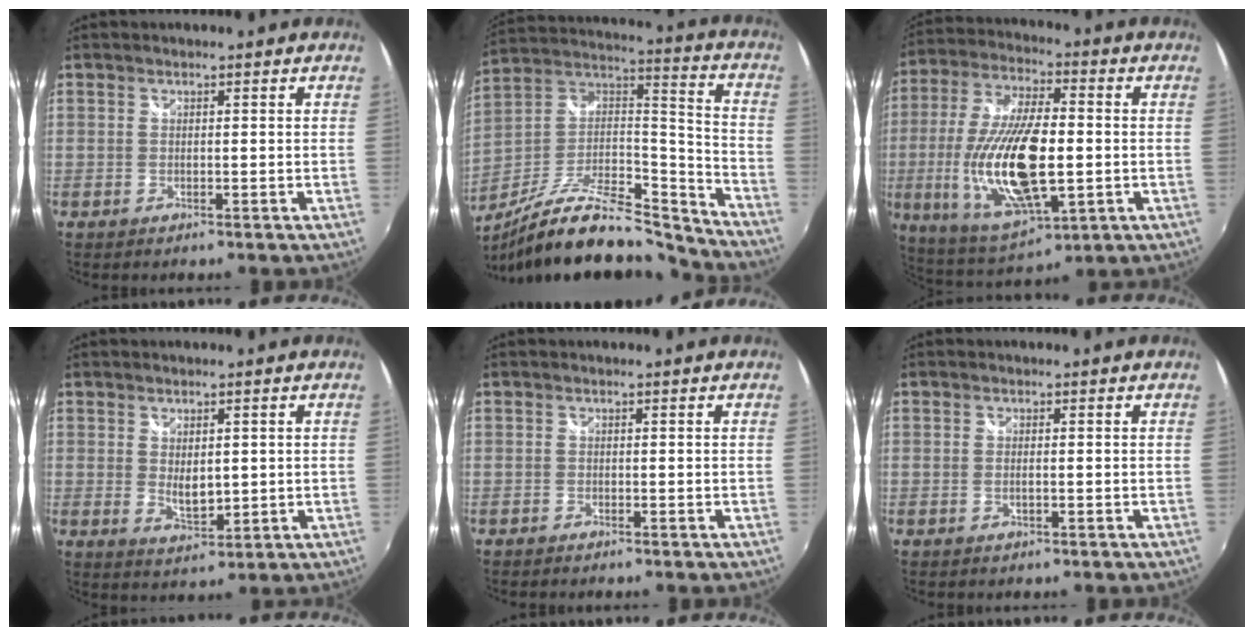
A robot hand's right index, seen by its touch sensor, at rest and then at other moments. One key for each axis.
{"total": 21.8, "fx": -17.9, "fy": 5.7, "fz": 11.2, "tx": -0.198, "ty": 0.002, "tz": -0.304}
{"total": 22.1, "fx": -2.8, "fy": 8.9, "fz": 20.0, "tx": -0.407, "ty": -0.020, "tz": -0.039}
{"total": 4.8, "fx": 0.6, "fy": 2.7, "fz": 3.9, "tx": -0.059, "ty": -0.010, "tz": 0.016}
{"total": 0.6, "fx": -0.6, "fy": 0.1, "fz": 0.1, "tx": -0.005, "ty": -0.001, "tz": -0.012}
{"total": 1.1, "fx": -0.1, "fy": 0.3, "fz": 1.0, "tx": -0.021, "ty": -0.001, "tz": -0.003}